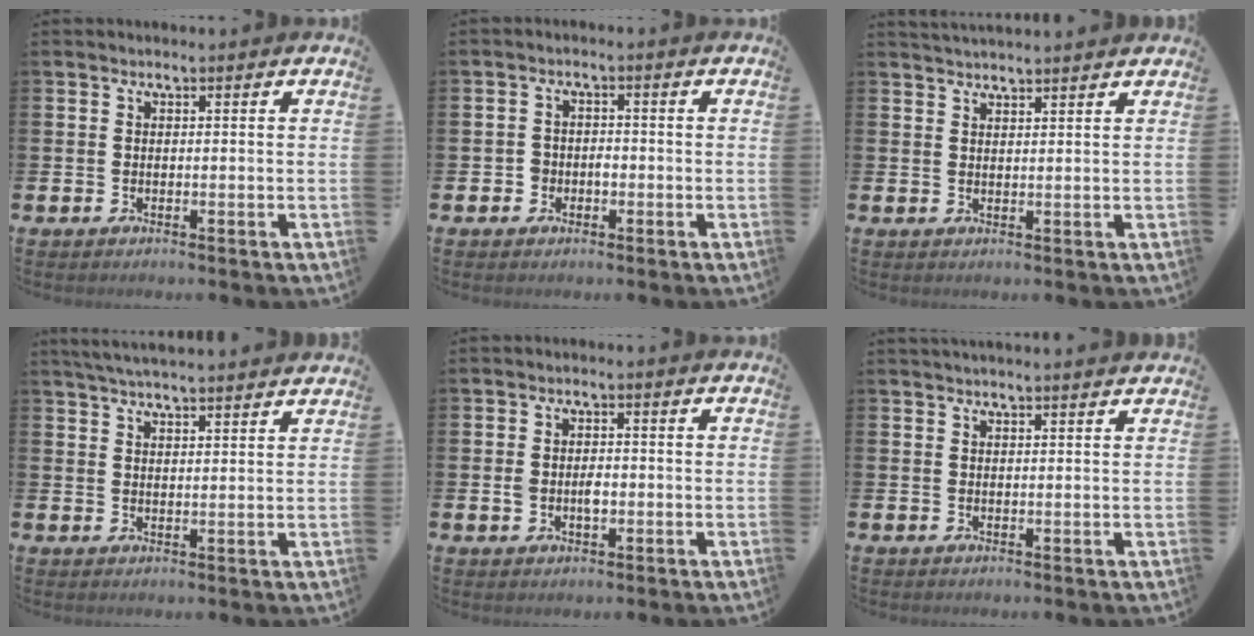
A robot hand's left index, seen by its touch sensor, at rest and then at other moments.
{"total": 1.9, "force": [-0.7, 1.7, 0.5], "torque": [-0.009, 0.002, -0.019]}
{"total": 2.4, "force": [2.4, 0.0, 0.1], "torque": [-0.006, -0.010, 0.045]}
{"total": 4.4, "force": [4.3, -0.2, 0.9], "torque": [-0.034, -0.014, 0.080]}
{"total": 2.7, "force": [-0.3, 1.7, 2.0], "torque": [-0.023, -0.001, -0.010]}
{"total": 1.7, "force": [1.6, -0.2, 0.2], "torque": [0.004, -0.010, 0.028]}